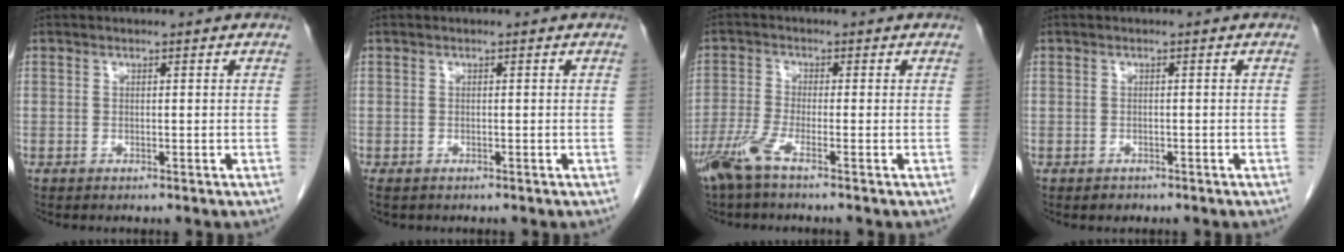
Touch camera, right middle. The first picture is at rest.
{"total": 1.3, "force": [-0.9, 0.7, 0.5], "torque": [-0.012, -0.002, -0.010]}
{"total": 4.5, "force": [-3.1, -0.2, 3.3], "torque": [-0.075, -0.010, -0.069]}
{"total": 1.1, "force": [-0.8, 0.7, 0.1], "torque": [-0.005, 0.001, -0.010]}